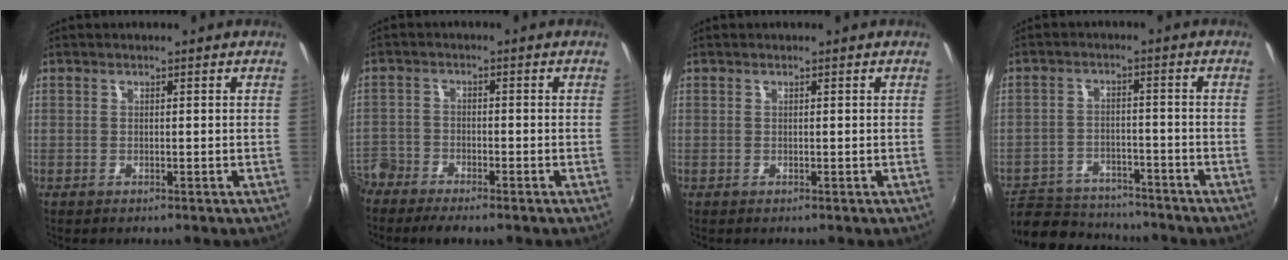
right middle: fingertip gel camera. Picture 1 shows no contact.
{"total": 7.9, "force": [-6.3, 3.9, 2.9], "torque": [-0.091, -0.017, -0.125]}
{"total": 0.0}
{"total": 14.9, "force": [-12.8, 5.8, 4.8], "torque": [-0.124, 0.001, -0.190]}